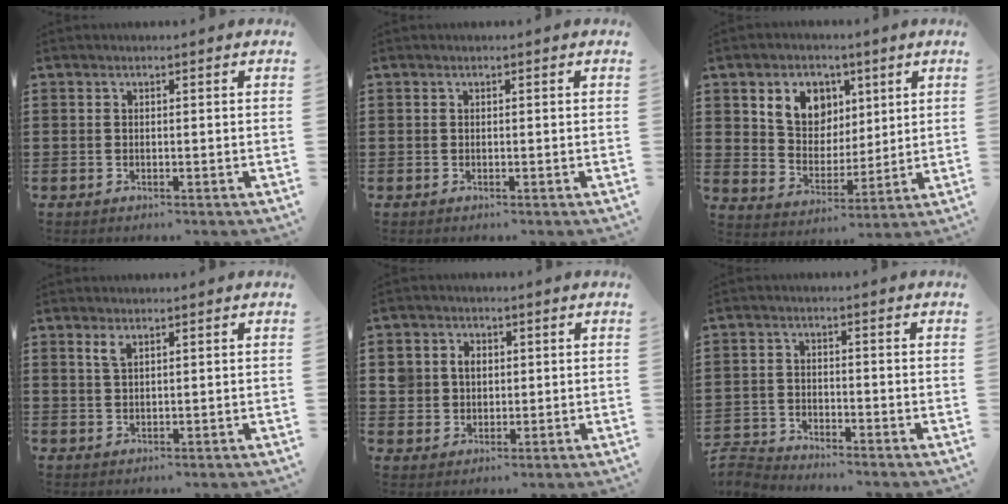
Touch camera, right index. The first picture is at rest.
{"total": 0.0}
{"total": 7.7, "force": [3.9, 6.2, 2.5], "torque": [-0.070, 0.006, 0.069]}
{"total": 1.7, "force": [1.1, 0.5, 1.2], "torque": [-0.029, 0.000, 0.019]}
{"total": 4.4, "force": [1.2, 4.0, 1.4], "torque": [-0.045, 0.017, 0.020]}
{"total": 3.5, "force": [-3.5, 0.3, -0.1], "torque": [-0.012, -0.003, -0.078]}